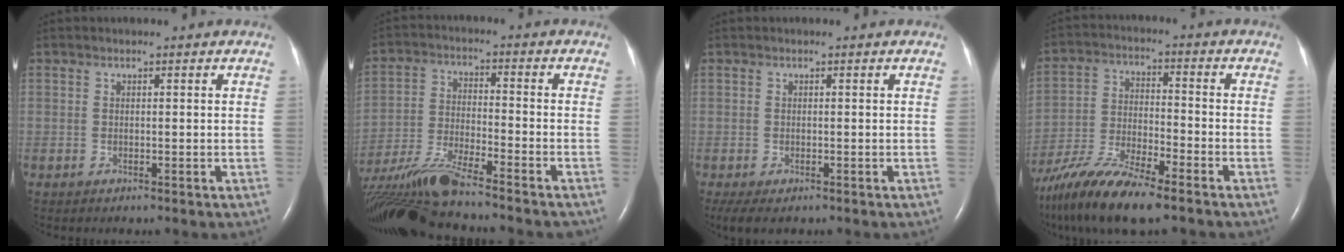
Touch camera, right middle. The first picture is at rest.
{"total": 17.0, "force": [-14.7, 0.4, 8.5], "torque": [-0.185, -0.027, -0.257]}
{"total": 3.6, "force": [-2.2, 1.3, 2.5], "torque": [-0.042, -0.012, -0.034]}
{"total": 14.8, "force": [-11.5, 1.9, 9.1], "torque": [-0.192, -0.026, -0.214]}